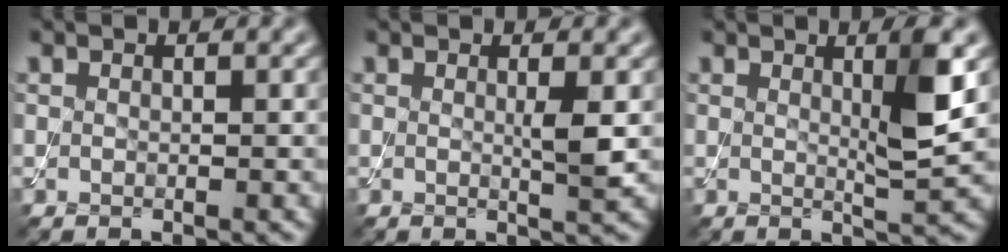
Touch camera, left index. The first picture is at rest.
{"total": 1.8, "force": [0.2, 0.1, 1.8], "torque": [-0.031, -0.002, 0.001]}
{"total": 3.8, "force": [1.0, 0.5, 3.6], "torque": [-0.054, -0.006, 0.015]}